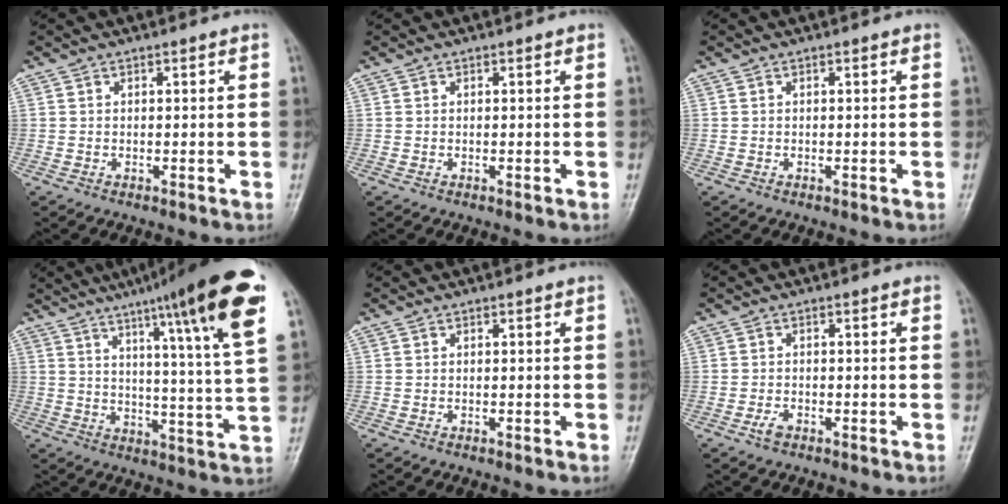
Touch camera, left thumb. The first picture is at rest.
{"total": 0.0}
{"total": 0.0}
{"total": 20.4, "force": [11.3, 1.1, 17.0], "torque": [-0.229, -0.038, 0.152]}
{"total": 0.0}
{"total": 1.7, "force": [-1.0, 0.8, 1.0], "torque": [-0.024, 0.005, -0.020]}